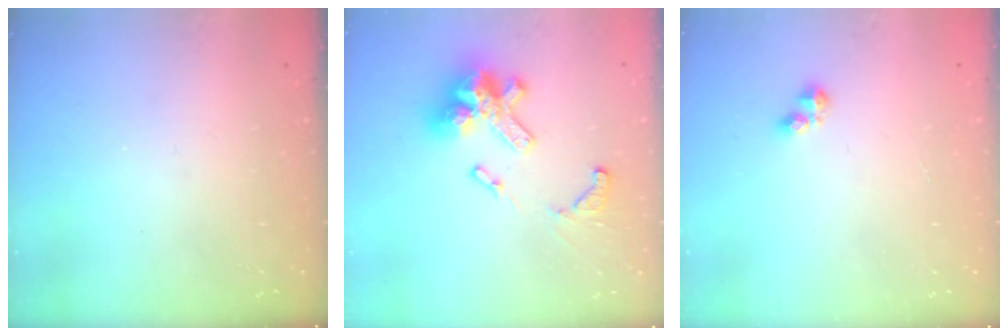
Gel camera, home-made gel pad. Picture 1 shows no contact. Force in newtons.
{"total": 17.8, "press": 17.7, "slide": 1.9}
{"total": 2.8, "press": 2.8, "slide": 0.4}